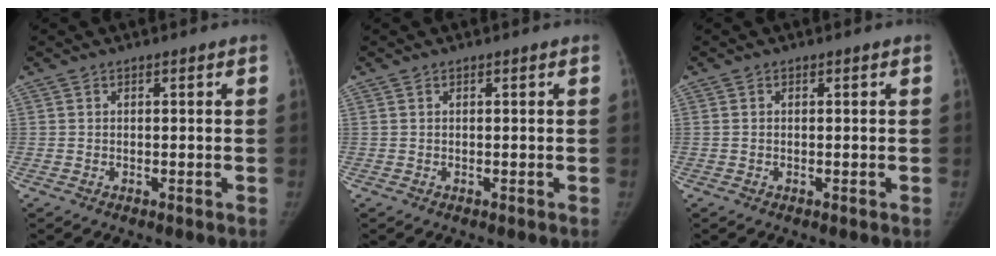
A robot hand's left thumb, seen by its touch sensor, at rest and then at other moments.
{"total": 0.0}
{"total": 0.0}